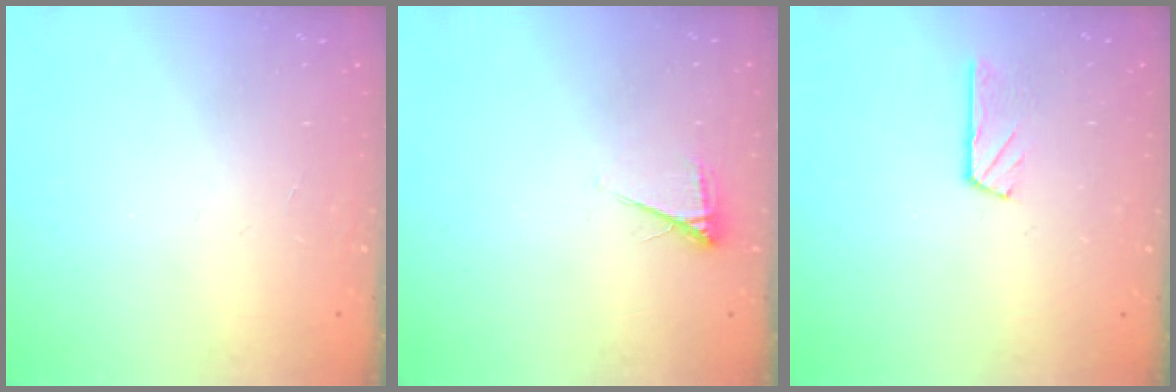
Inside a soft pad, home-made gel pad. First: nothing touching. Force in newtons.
{"total": 3.9, "press": 3.9, "slide": 0.6}
{"total": 2.9, "press": 2.9, "slide": 0.5}